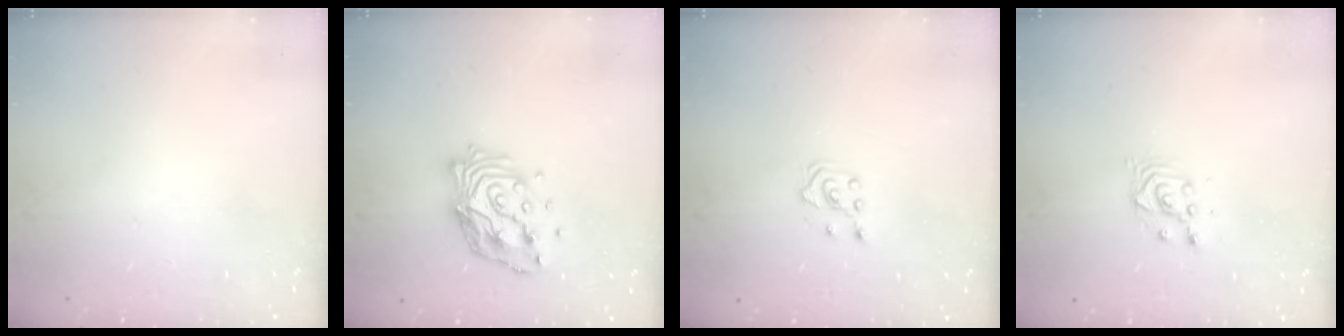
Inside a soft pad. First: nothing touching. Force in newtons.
{"total": 14.3, "press": 14.2, "slide": 1.4}
{"total": 3.2, "press": 3.1, "slide": 1.0}
{"total": 2.9, "press": 2.9, "slide": 0.1}